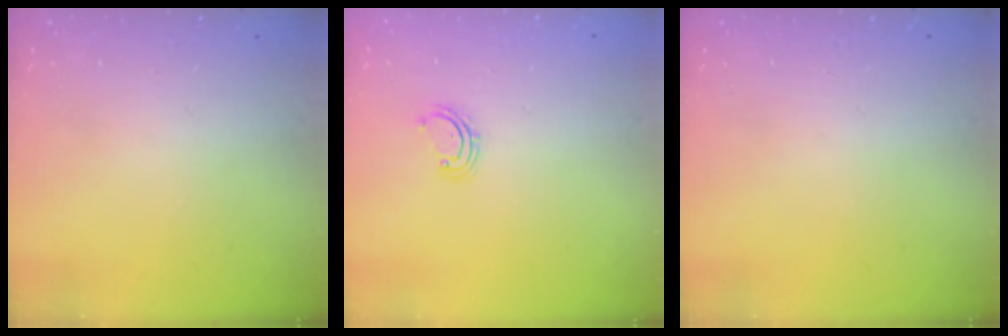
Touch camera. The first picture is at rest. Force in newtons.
{"total": 2.7, "press": 2.6, "slide": 0.5}
{"total": 0.0}